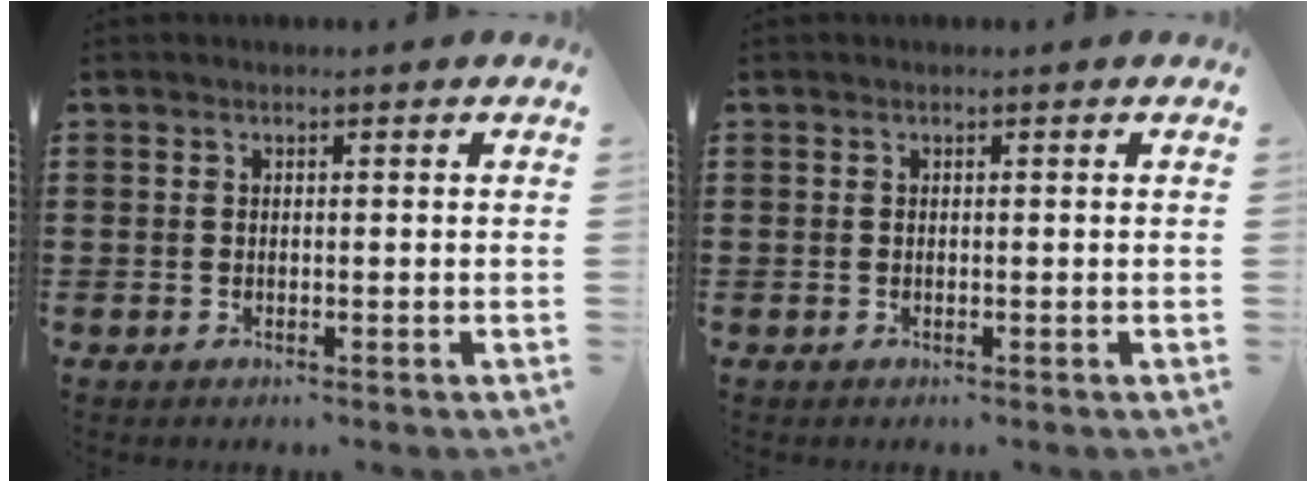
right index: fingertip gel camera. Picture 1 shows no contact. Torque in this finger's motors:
{"motor_torque": [0.00, 0.00, 0.00, 0.00]}